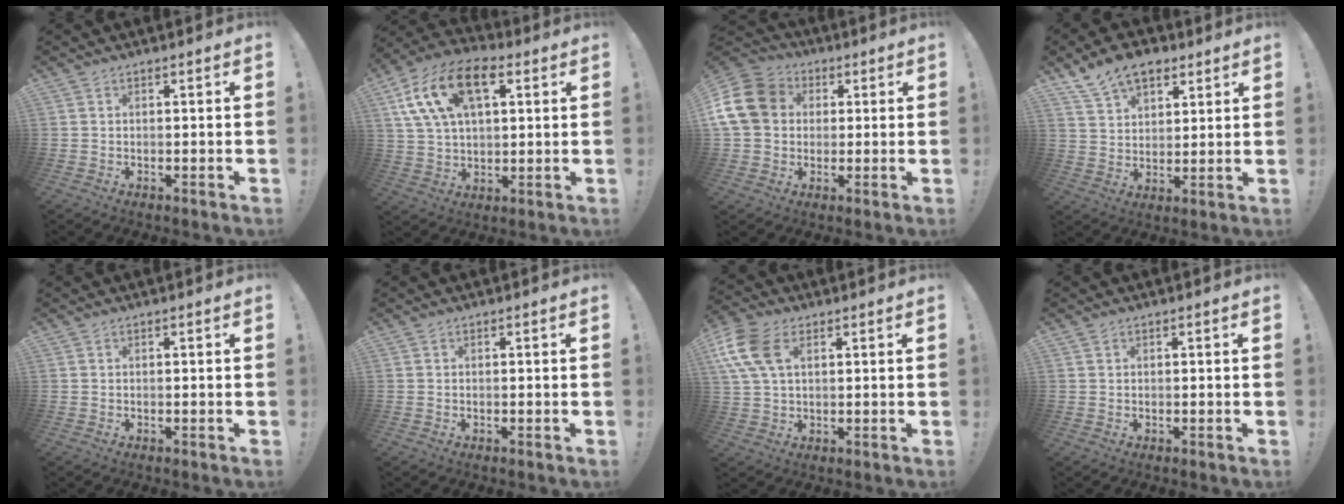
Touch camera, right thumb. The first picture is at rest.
{"total": 18.0, "force": [7.2, 10.4, 12.8], "torque": [-0.229, -0.018, 0.129]}
{"total": 16.1, "force": [2.5, 13.3, 8.8], "torque": [-0.166, 0.004, 0.051]}
{"total": 11.1, "force": [7.5, 6.6, 4.9], "torque": [-0.078, -0.038, 0.144]}
{"total": 0.0}
{"total": 0.0}
{"total": 12.7, "force": [4.3, 8.1, 8.7], "torque": [-0.185, 0.001, 0.086]}
{"total": 0.5, "force": [0.5, 0.1, -0.2], "torque": [0.003, 0.001, 0.010]}